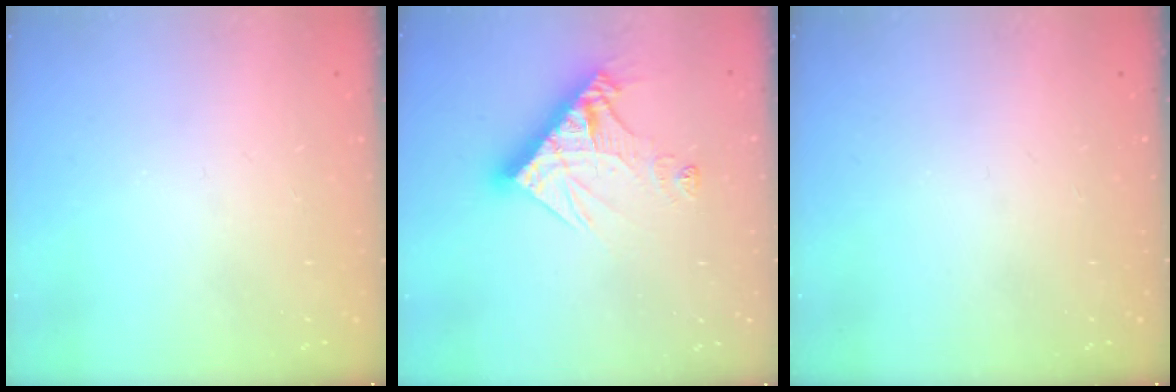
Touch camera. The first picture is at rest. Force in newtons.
{"total": 13.6, "press": 13.5, "slide": 1.2}
{"total": 0.0}